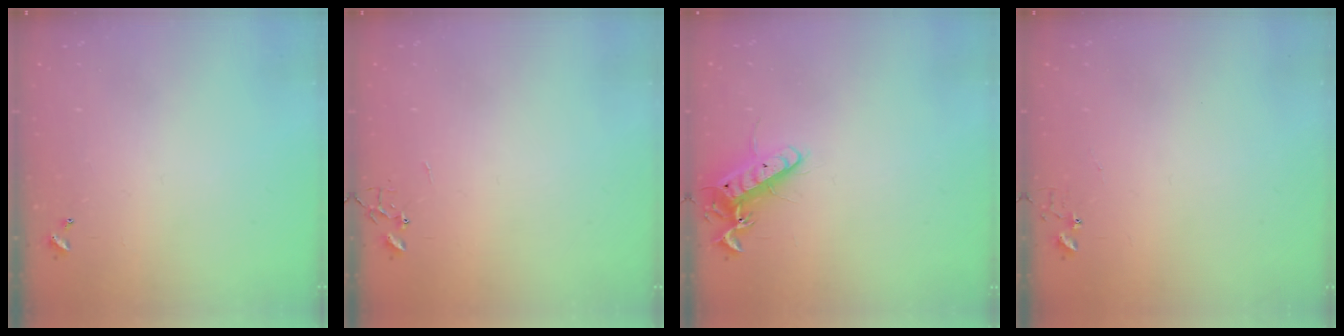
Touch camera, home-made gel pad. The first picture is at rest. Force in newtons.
{"total": 0.0}
{"total": 12.4, "press": 12.4, "slide": 1.1}
{"total": 3.4, "press": 3.4, "slide": 0.3}